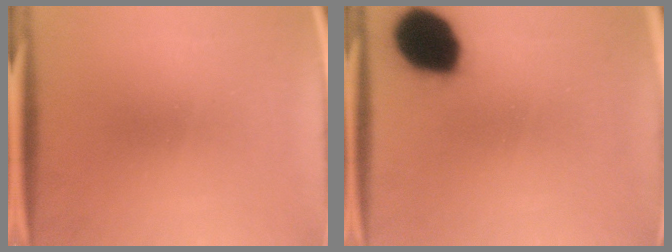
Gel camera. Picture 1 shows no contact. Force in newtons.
{"total": 17.1}